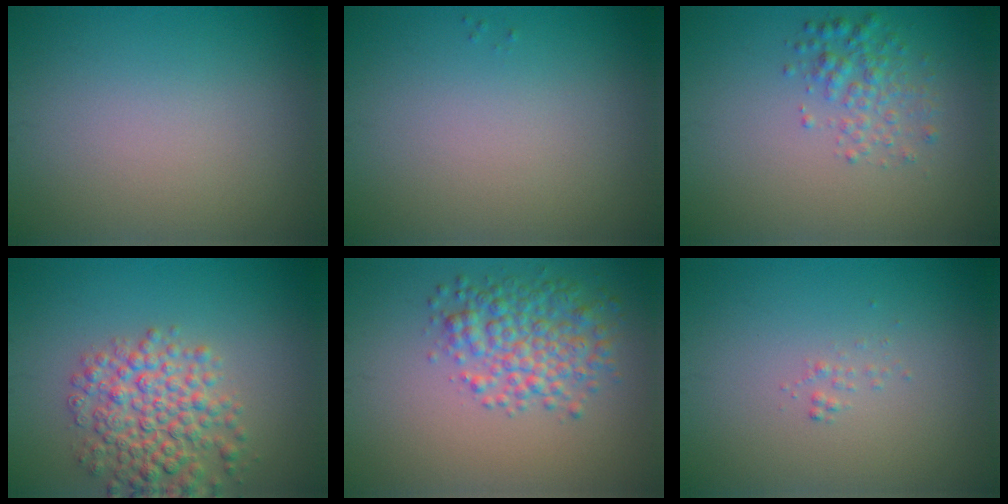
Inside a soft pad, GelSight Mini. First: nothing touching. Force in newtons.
{"total": 0.0}
{"total": 2.4, "press": 2.4, "slide": 0.1}
{"total": 5.6, "press": 5.6, "slide": 0.2}
{"total": 4.5, "press": 4.4, "slide": 0.1}
{"total": 0.5, "press": 0.5, "slide": 0.0}